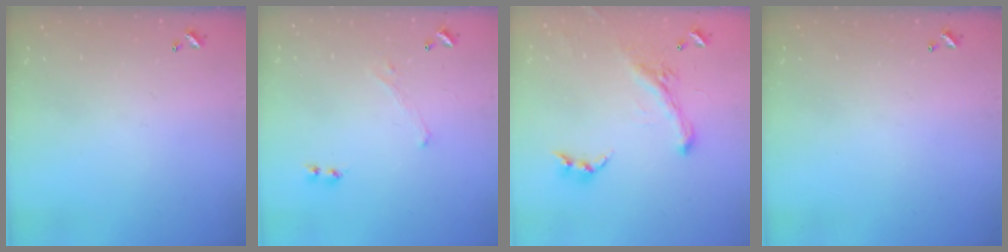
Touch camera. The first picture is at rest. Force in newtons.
{"total": 0.0}
{"total": 2.5, "press": 2.0, "slide": 1.4}
{"total": 0.0}